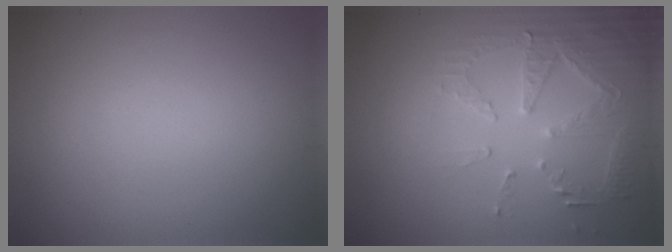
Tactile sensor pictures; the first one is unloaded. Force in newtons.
{"total": 5.2, "press": 3.8, "slide": 3.5}